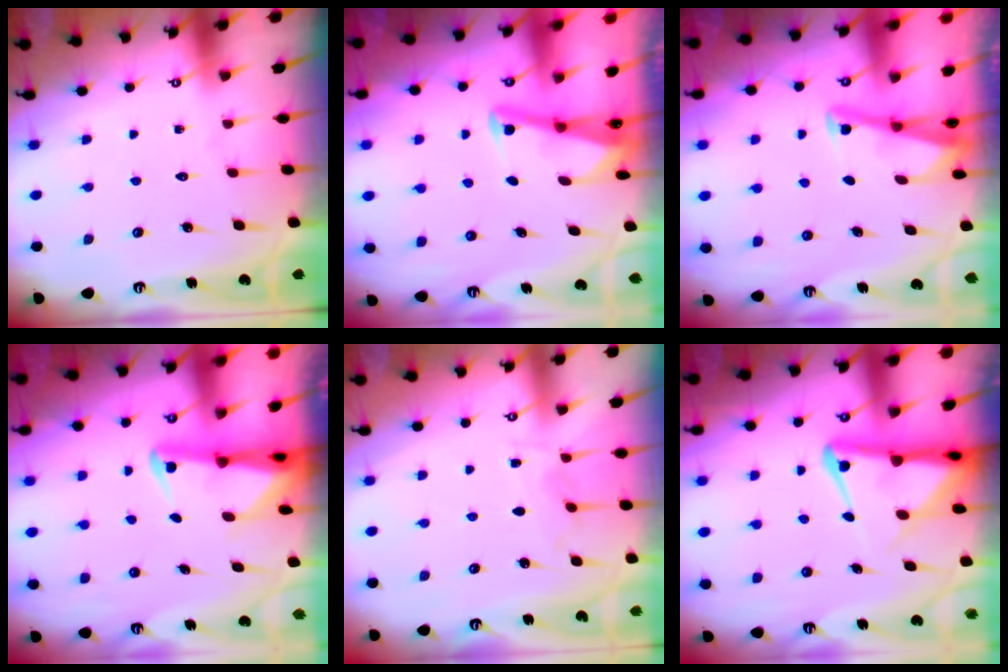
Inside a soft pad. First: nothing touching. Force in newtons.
{"total": 3.0, "press": 2.9, "slide": 0.4}
{"total": 2.9, "press": 2.9, "slide": 0.4}
{"total": 2.5, "press": 2.5, "slide": 0.4}
{"total": 4.4, "press": 4.4, "slide": 0.1}
{"total": 7.5, "press": 7.5, "slide": 1.0}